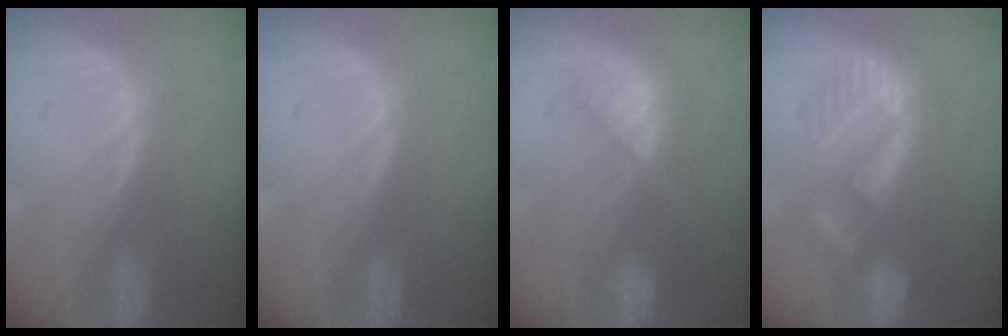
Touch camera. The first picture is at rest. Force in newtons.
{"total": 0.0}
{"total": 8.3, "press": 7.4, "slide": 3.8}
{"total": 9.1, "press": 8.9, "slide": 1.9}